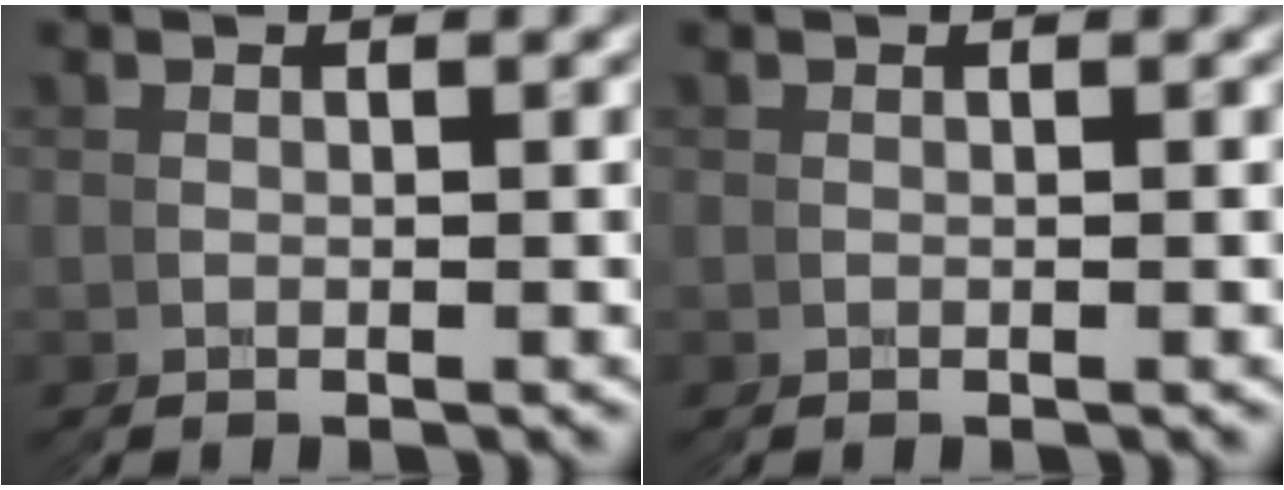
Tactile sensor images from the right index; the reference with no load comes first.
{"total": 0.0}